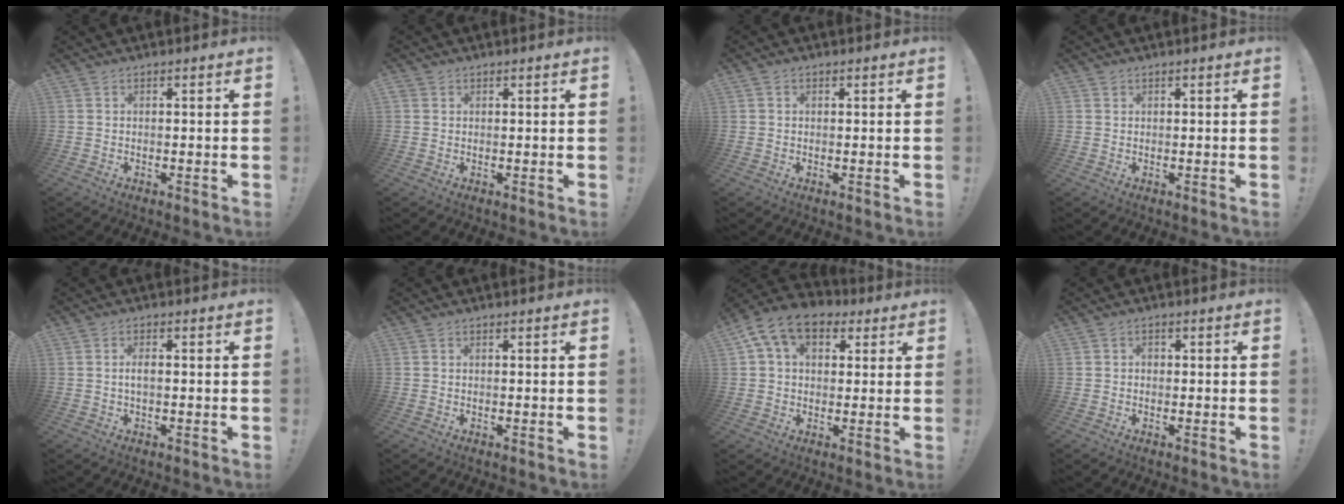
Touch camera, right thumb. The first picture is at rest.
{"total": 1.2, "force": [0.7, 0.9, 0.3], "torque": [-0.004, -0.001, 0.013]}
{"total": 0.8, "force": [0.2, 0.8, 0.2], "torque": [-0.001, 0.002, 0.002]}
{"total": 0.7, "force": [0.5, 0.5, 0.0], "torque": [-0.001, 0.001, 0.009]}
{"total": 2.6, "force": [-0.2, 0.9, 2.4], "torque": [-0.048, 0.001, -0.008]}
{"total": 0.0}
{"total": 10.8, "force": [4.6, 7.3, 6.5], "torque": [-0.110, -0.008, 0.089]}
{"total": 1.4, "force": [-0.5, 1.1, 0.7], "torque": [-0.017, 0.006, -0.008]}